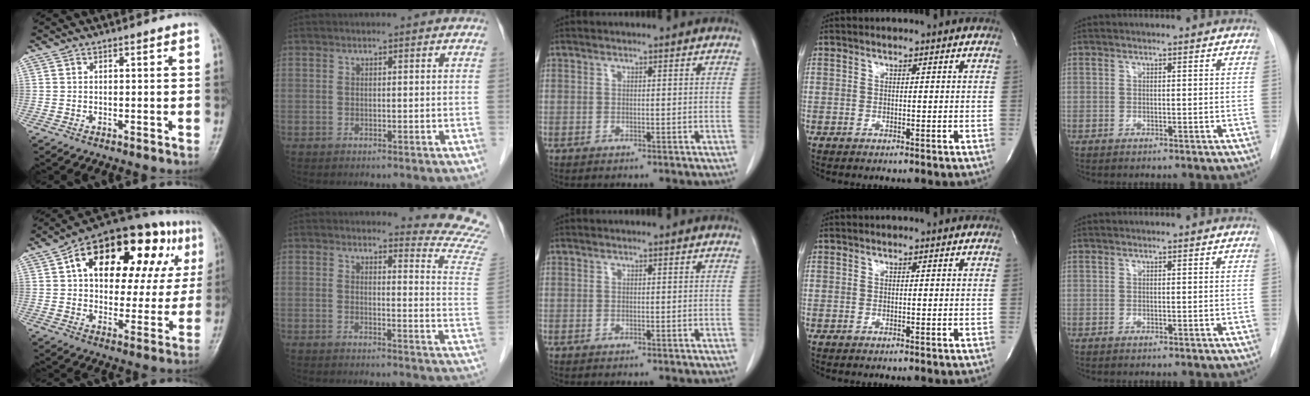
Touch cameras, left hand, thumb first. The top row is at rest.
{"thumb": {"total": 26.9, "force": [10.0, 14.3, 20.5], "torque": [-0.254, 0.034, 0.148]}, "index": {"total": 11.1, "force": [11.1, -0.7, 0.2], "torque": [0.010, -0.130, 0.092]}}